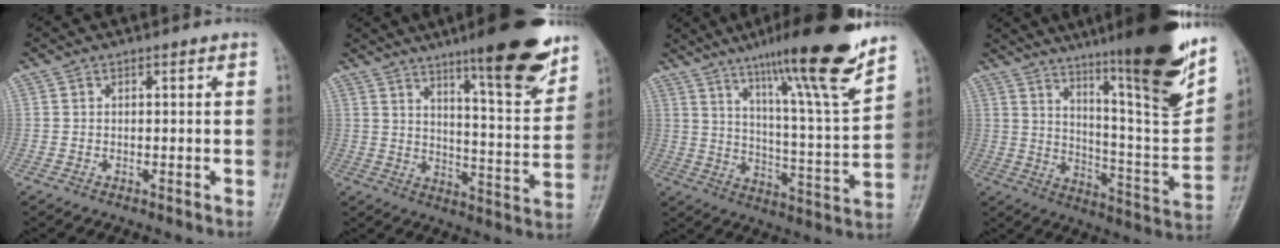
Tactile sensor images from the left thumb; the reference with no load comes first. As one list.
[{"total": 17.0, "force": [11.4, 3.1, 12.2], "torque": [-0.145, -0.070, 0.171]}, {"total": 20.4, "force": [14.4, 1.4, 14.4], "torque": [-0.197, -0.073, 0.227]}, {"total": 25.4, "force": [16.0, 3.6, 19.4], "torque": [-0.266, -0.076, 0.249]}]